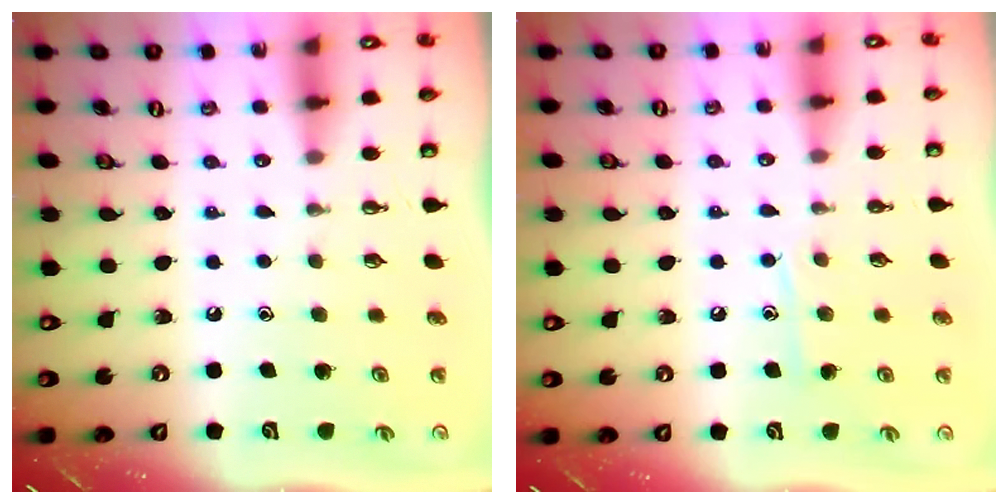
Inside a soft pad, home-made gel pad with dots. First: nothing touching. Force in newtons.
{"total": 6.9, "press": 6.8, "slide": 0.8}